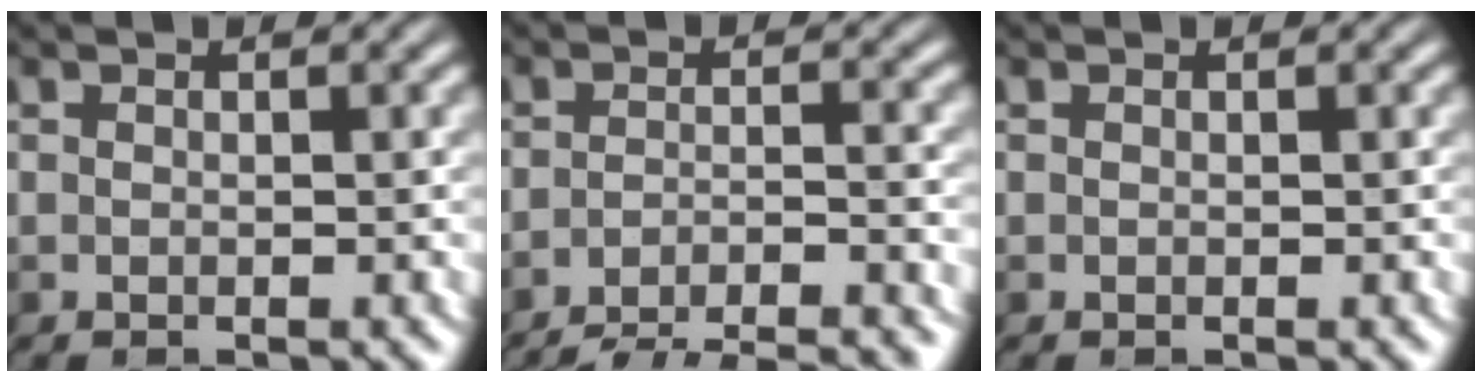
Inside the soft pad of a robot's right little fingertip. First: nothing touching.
{"total": 6.8, "force": [-6.5, 0.7, 1.9], "torque": [-0.035, -0.002, -0.102]}
{"total": 0.0}